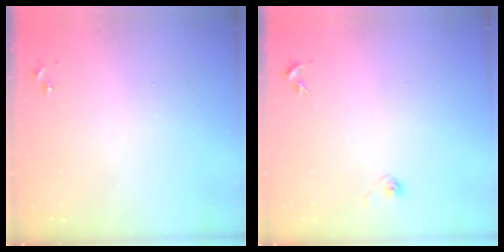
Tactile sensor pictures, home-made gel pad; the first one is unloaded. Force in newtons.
{"total": 2.9, "press": 2.6, "slide": 1.4}